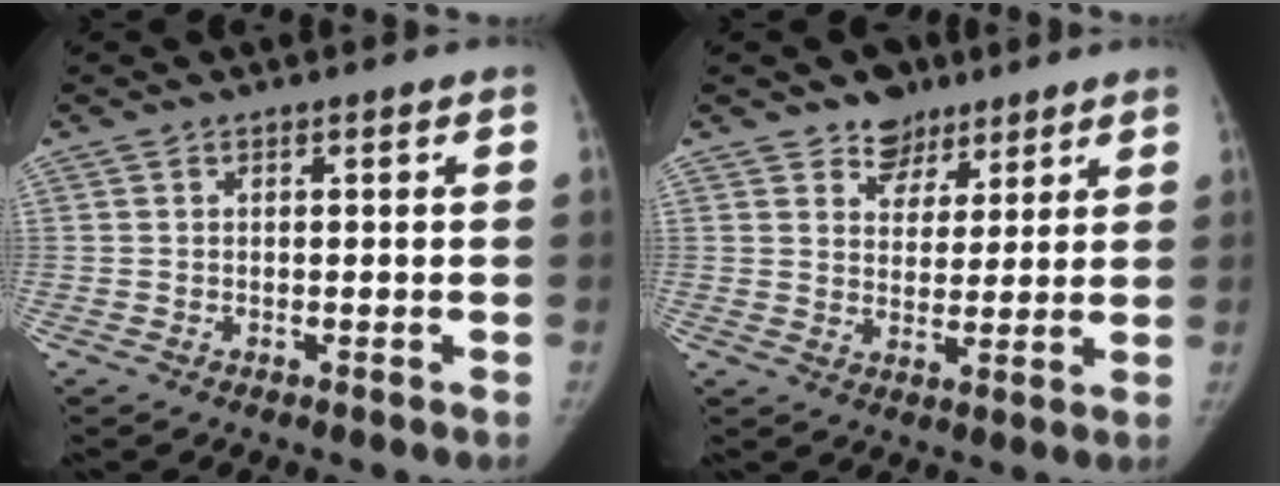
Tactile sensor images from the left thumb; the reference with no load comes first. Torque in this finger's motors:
{"motor_torque": [0.62, -0.39, 0.05, -0.71, 0.06]}